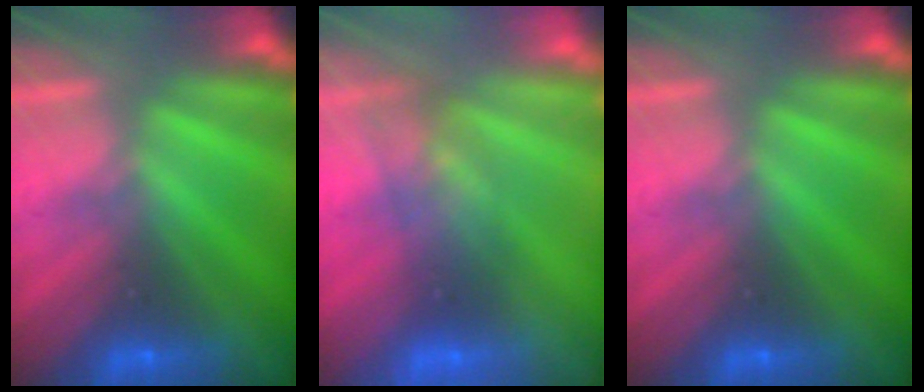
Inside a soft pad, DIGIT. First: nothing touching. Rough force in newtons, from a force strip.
{"total": 2.7}
{"total": 0.0}